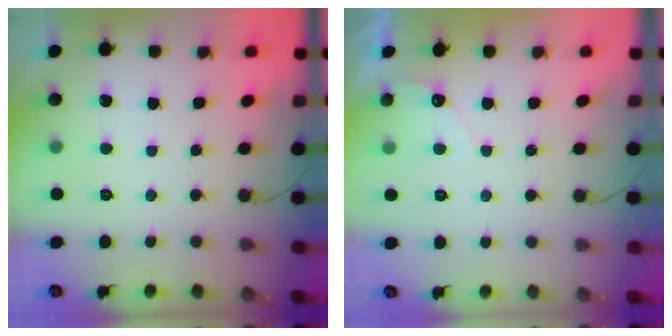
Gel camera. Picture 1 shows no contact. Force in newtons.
{"total": 3.4, "press": 3.4, "slide": 0.1}